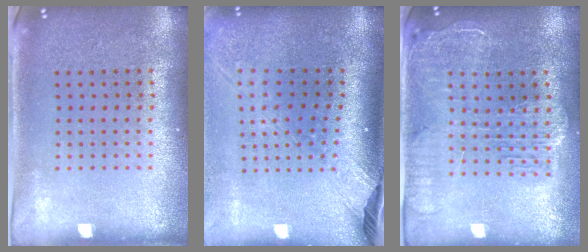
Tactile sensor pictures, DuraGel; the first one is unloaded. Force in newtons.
{"total": 2.6, "press": 1.9, "slide": 1.7}
{"total": 2.3, "press": 2.0, "slide": 1.1}